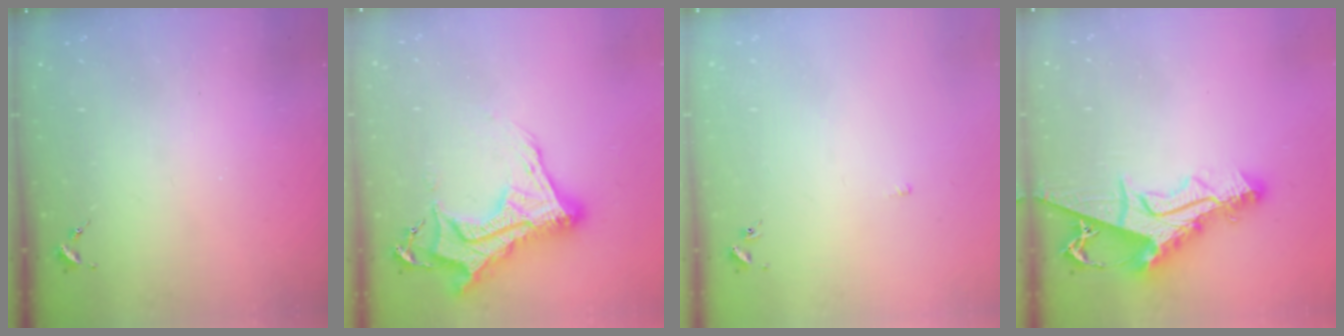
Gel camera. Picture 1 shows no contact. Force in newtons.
{"total": 18.2, "press": 18.1, "slide": 1.6}
{"total": 1.8, "press": 1.8, "slide": 0.5}
{"total": 15.4, "press": 15.4, "slide": 1.5}